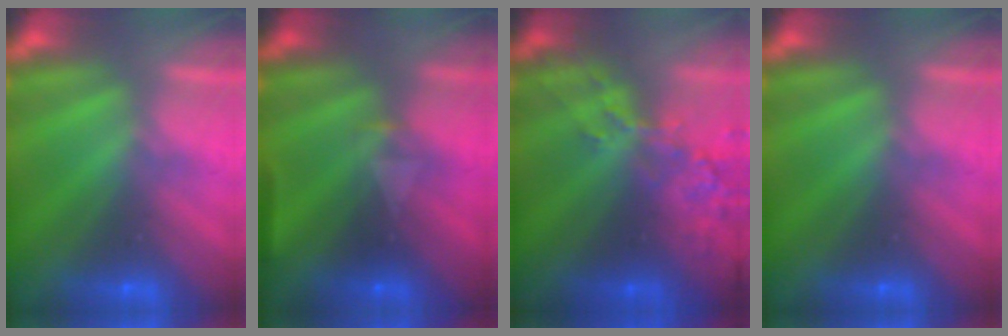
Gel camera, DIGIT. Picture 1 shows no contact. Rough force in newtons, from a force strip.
{"total": 6.9}
{"total": 9.3}
{"total": 0.0}